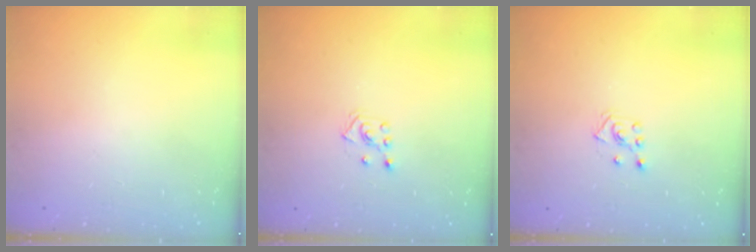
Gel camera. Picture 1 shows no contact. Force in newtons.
{"total": 2.8, "press": 2.7, "slide": 0.5}
{"total": 2.8, "press": 2.7, "slide": 0.5}